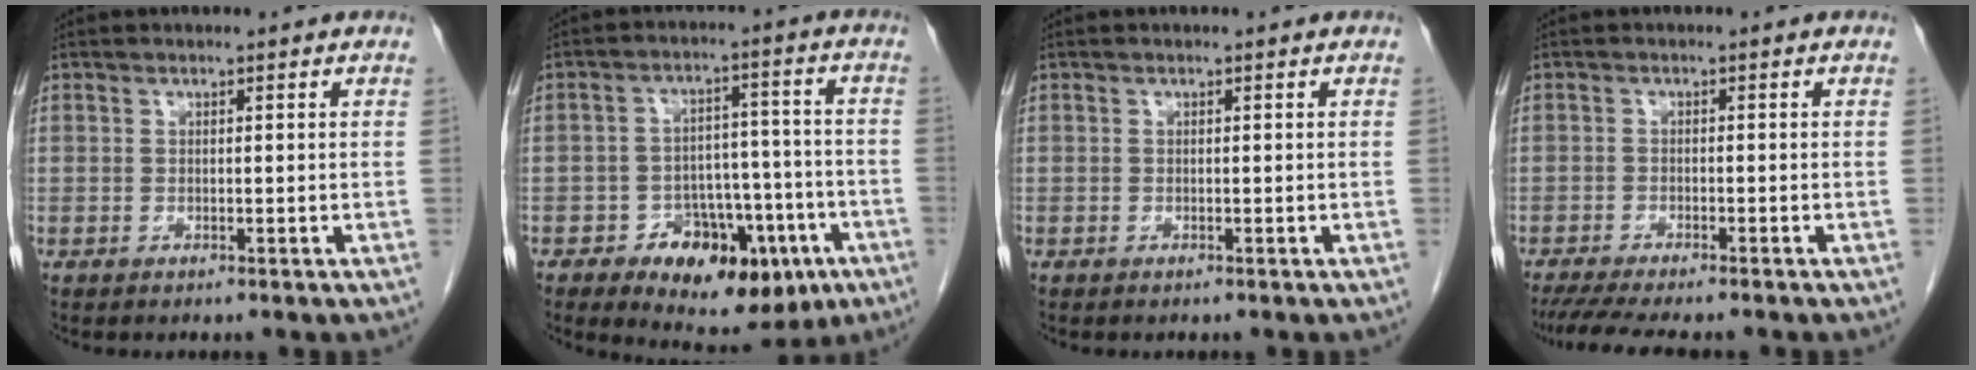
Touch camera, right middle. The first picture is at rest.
{"total": 13.6, "force": [-6.5, 7.3, 9.5], "torque": [-0.121, 0.021, -0.084]}
{"total": 0.0}
{"total": 8.9, "force": [-7.6, 0.9, 4.5], "torque": [-0.066, -0.016, -0.116]}